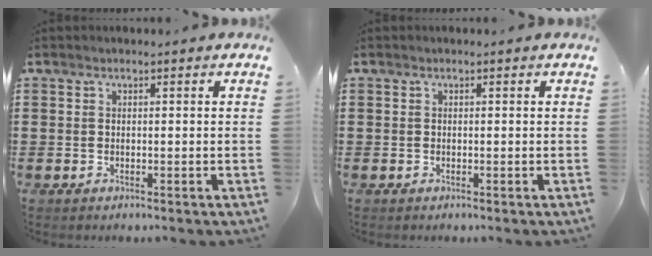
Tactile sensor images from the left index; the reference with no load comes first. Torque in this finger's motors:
{"motor_torque": [0.02, 0.04, 0.00, 0.00]}